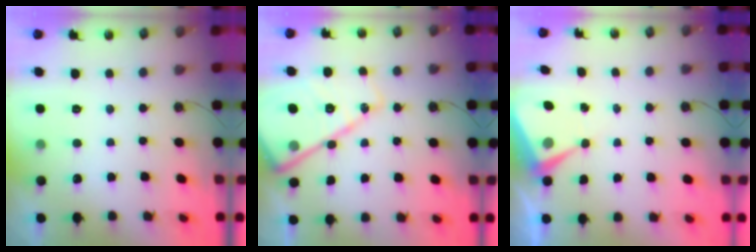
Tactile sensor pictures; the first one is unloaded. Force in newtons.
{"total": 19.7, "press": 19.5, "slide": 2.1}
{"total": 7.2, "press": 7.2, "slide": 0.4}